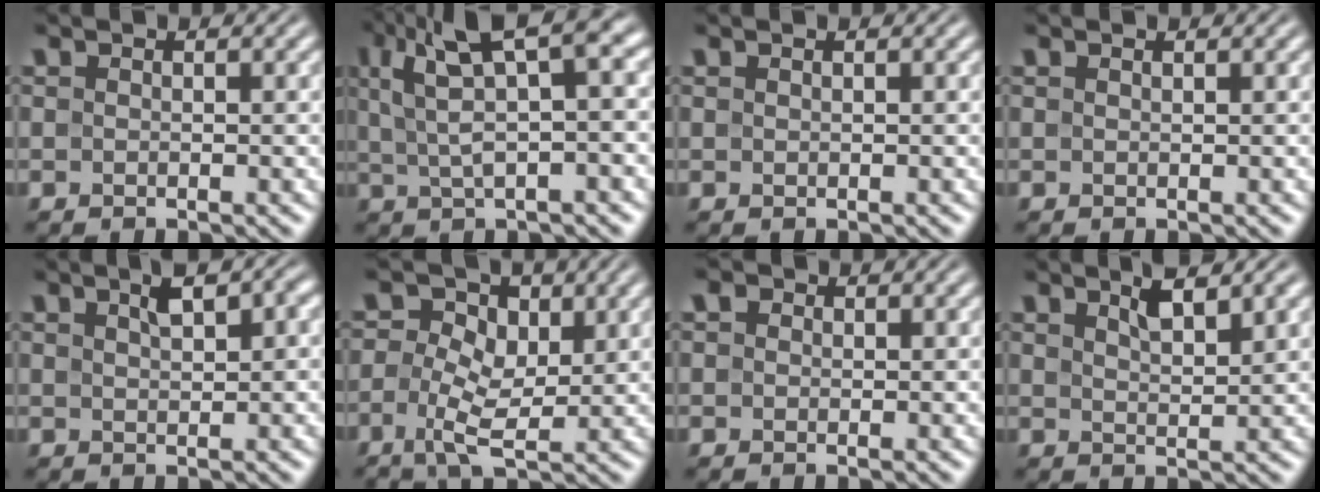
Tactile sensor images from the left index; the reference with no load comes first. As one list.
[{"total": 7.9, "force": [3.2, 2.2, 6.8], "torque": [-0.130, 0.018, 0.059]}, {"total": 0.0}, {"total": 0.0}, {"total": 2.9, "force": [1.2, 0.8, 2.4], "torque": [-0.041, 0.008, 0.024]}, {"total": 4.1, "force": [0.1, 2.6, 3.2], "torque": [-0.064, 0.005, -0.002]}, {"total": 0.9, "force": [0.3, 0.8, 0.3], "torque": [-0.006, 0.001, -0.004]}, {"total": 3.0, "force": [1.9, 0.7, 2.2], "torque": [-0.043, 0.000, 0.035]}]